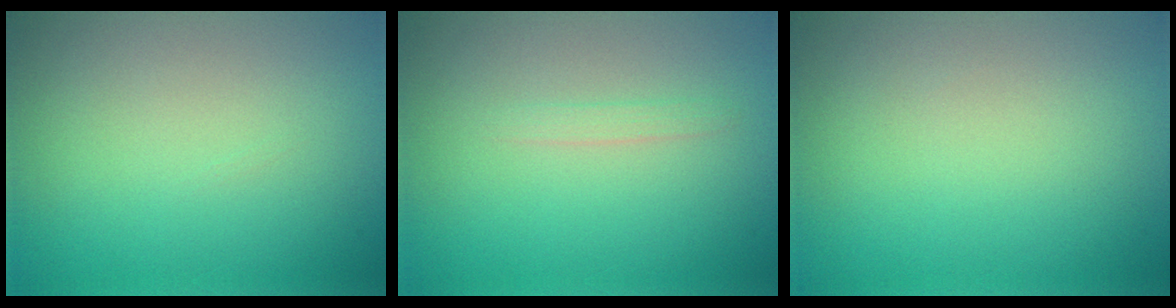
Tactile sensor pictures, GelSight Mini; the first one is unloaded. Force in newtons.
{"total": 0.8, "press": 0.8, "slide": 0.0}
{"total": 0.0}